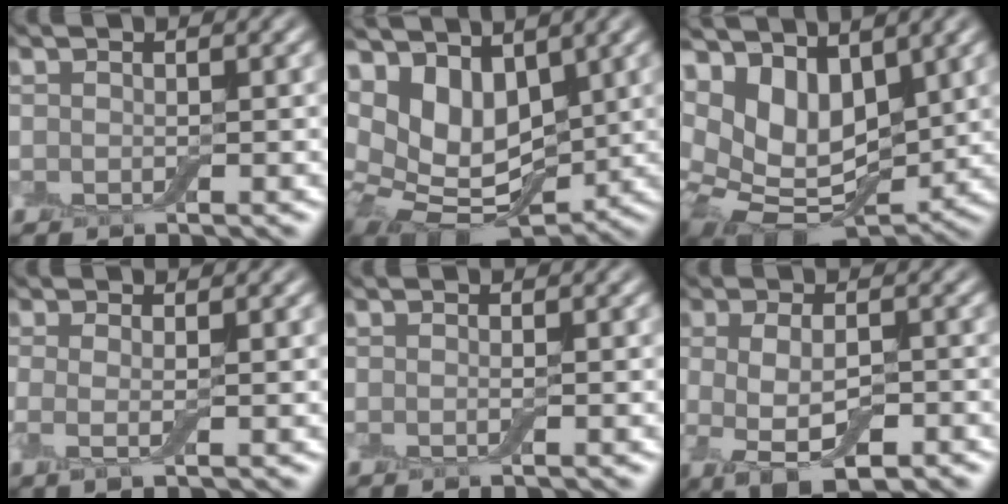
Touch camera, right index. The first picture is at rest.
{"total": 8.8, "force": [2.5, 5.6, 6.3], "torque": [-0.119, -0.010, 0.043]}
{"total": 8.9, "force": [2.7, 5.5, 6.4], "torque": [-0.126, -0.011, 0.051]}
{"total": 1.8, "force": [0.1, 0.3, 1.8], "torque": [-0.036, -0.005, -0.001]}
{"total": 0.7, "force": [-0.1, 0.1, 0.7], "torque": [-0.011, -0.004, -0.004]}
{"total": 5.1, "force": [-1.5, 1.7, 4.5], "torque": [-0.081, -0.015, -0.022]}